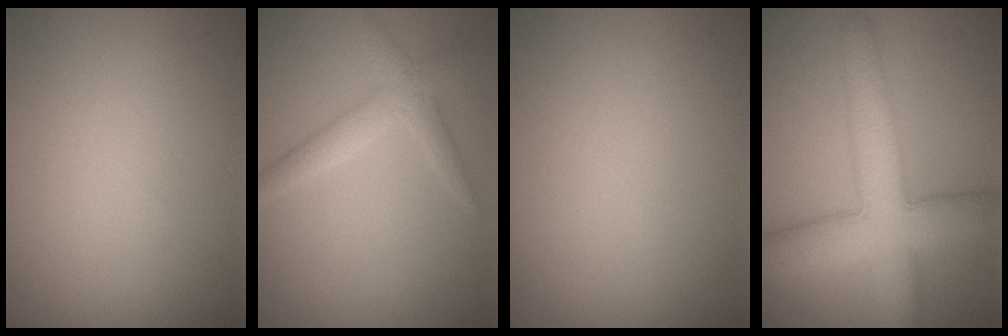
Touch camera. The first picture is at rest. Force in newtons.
{"total": 2.3, "press": 2.3, "slide": 0.2}
{"total": 0.0}
{"total": 7.6, "press": 7.6, "slide": 0.1}